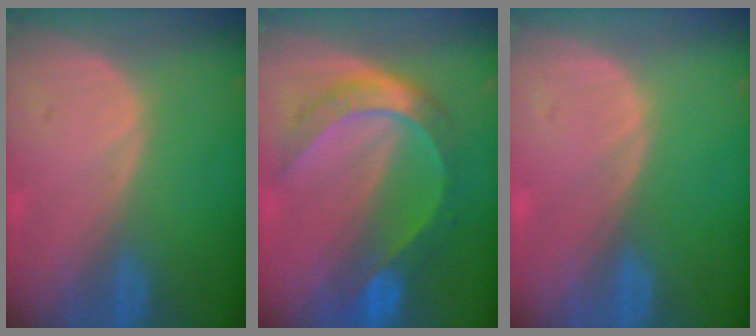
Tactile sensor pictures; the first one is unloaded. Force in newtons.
{"total": 8.3, "press": 8.2, "slide": 0.8}
{"total": 0.0}